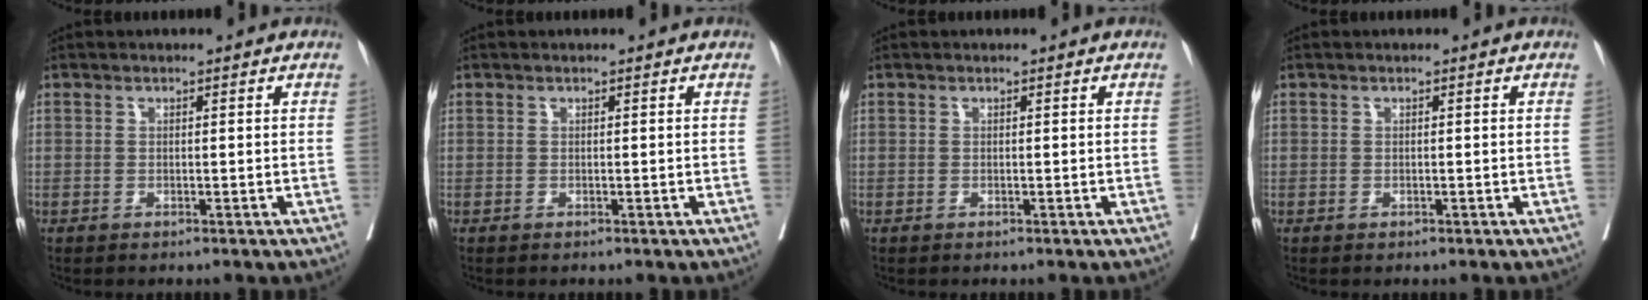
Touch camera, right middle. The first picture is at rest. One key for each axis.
{"total": 0.0}
{"total": 0.0}
{"total": 0.0}